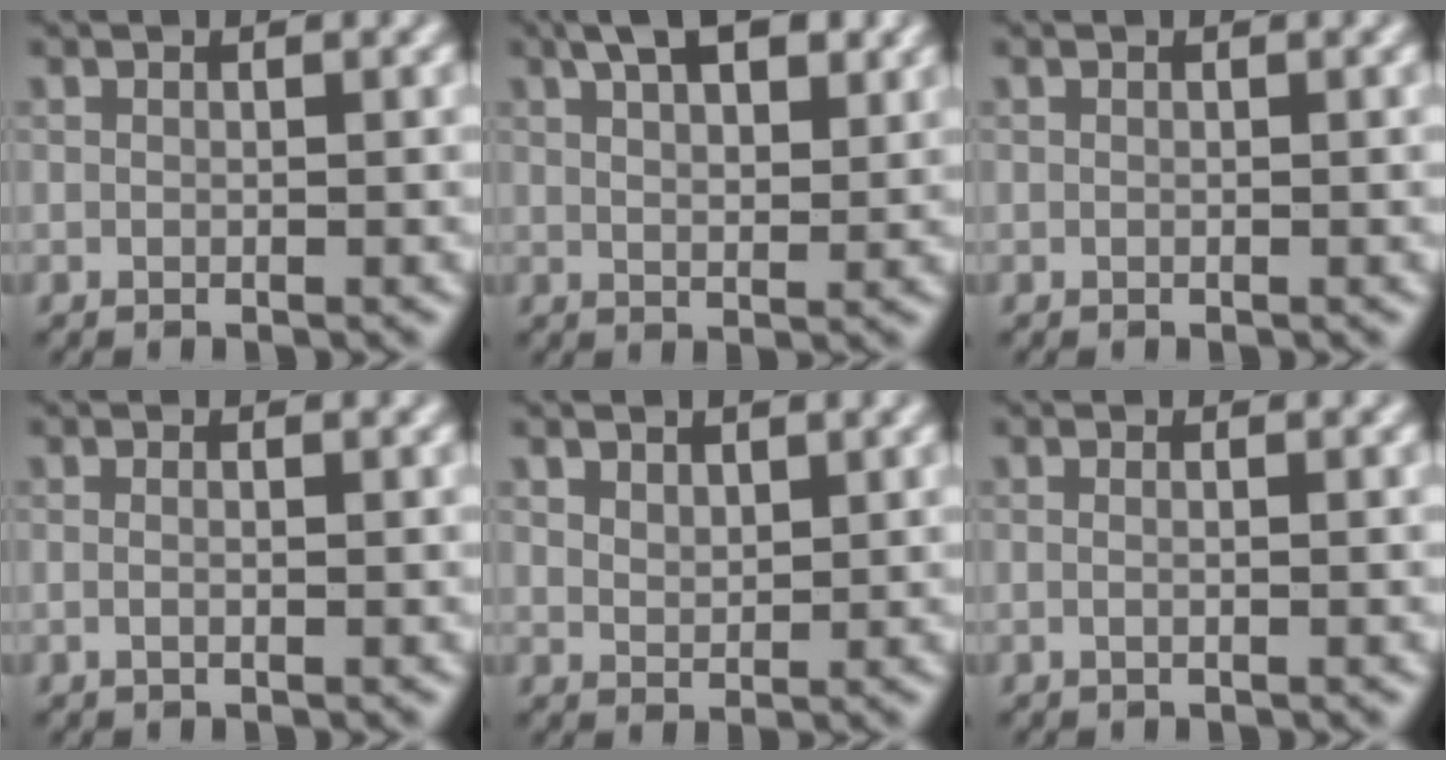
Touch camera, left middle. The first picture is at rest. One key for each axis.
{"total": 6.1, "fx": 3.3, "fy": 2.7, "fz": 4.3, "tx": -0.060, "ty": 0.018, "tz": 0.040}
{"total": 0.0}
{"total": 0.8, "fx": 0.0, "fy": 0.3, "fz": 0.8, "tx": -0.012, "ty": -0.010, "tz": -0.002}
{"total": 1.5, "fx": 1.1, "fy": 0.9, "fz": 0.6, "tx": -0.014, "ty": -0.001, "tz": 0.023}
{"total": 1.4, "fx": 0.2, "fy": 0.6, "fz": 1.2, "tx": -0.005, "ty": -0.012, "tz": -0.012}